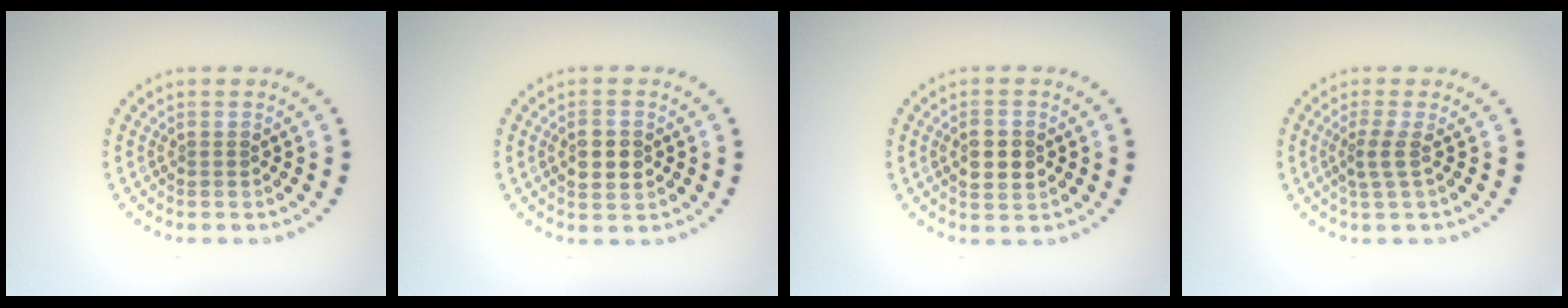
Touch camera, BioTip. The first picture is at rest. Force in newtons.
{"total": 2.6, "press": 2.6, "slide": 0.2}
{"total": 2.8, "press": 2.8, "slide": 0.1}
{"total": 2.0, "press": 1.4, "slide": 1.4}